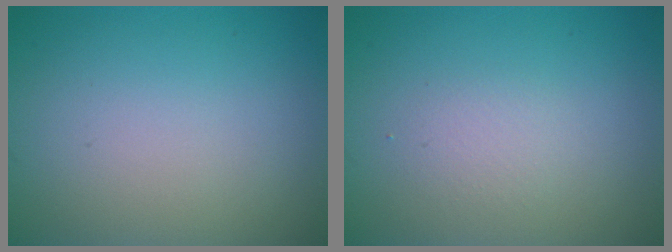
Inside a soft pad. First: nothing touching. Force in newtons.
{"total": 1.4, "press": 1.4, "slide": 0.1}